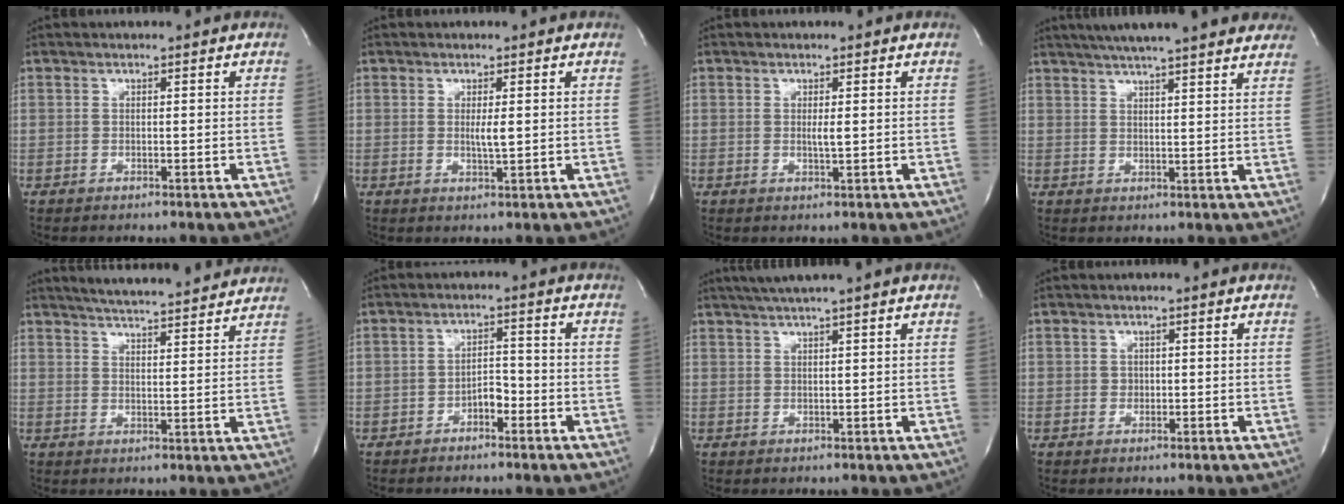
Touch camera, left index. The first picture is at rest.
{"total": 2.0, "force": [0.2, 0.2, 2.0], "torque": [-0.039, -0.003, 0.004]}
{"total": 1.3, "force": [0.1, 0.1, 1.3], "torque": [-0.028, -0.002, 0.003]}
{"total": 19.9, "force": [17.0, 1.9, 10.2], "torque": [-0.159, 0.034, 0.219]}
{"total": 14.3, "force": [13.3, 1.0, 5.3], "torque": [-0.087, 0.010, 0.176]}
{"total": 2.9, "force": [-1.8, 1.3, 1.9], "torque": [-0.026, 0.008, -0.032]}
{"total": 5.1, "force": [3.9, -1.2, 3.0], "torque": [-0.047, 0.019, 0.070]}
{"total": 0.9, "force": [0.0, 0.8, 0.4], "torque": [-0.004, 0.003, 0.001]}